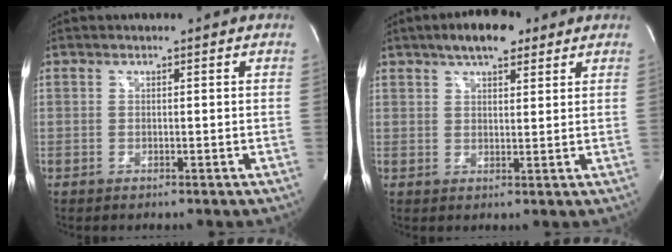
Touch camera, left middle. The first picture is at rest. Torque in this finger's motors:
{"motor_torque": [0.08, -0.30, 0.03, 0.02]}